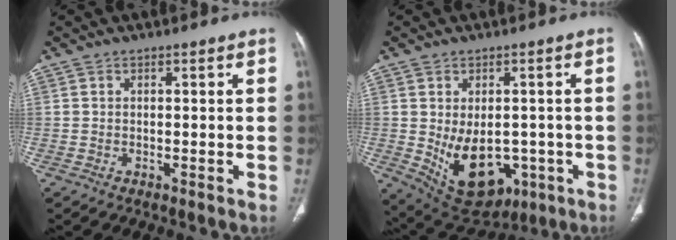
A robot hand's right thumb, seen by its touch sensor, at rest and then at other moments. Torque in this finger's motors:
{"motor_torque": [-0.49, 0.90, 0.67, 0.48, 0.09]}